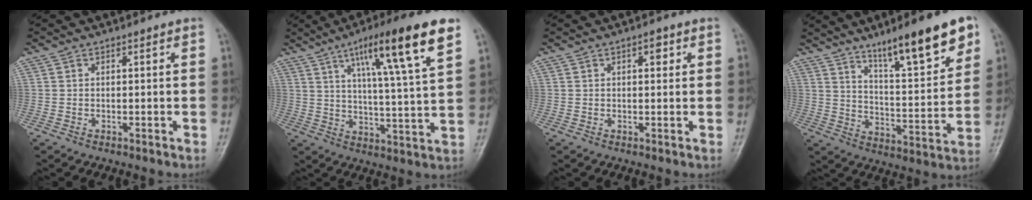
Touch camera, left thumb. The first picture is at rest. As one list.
[{"total": 17.1, "force": [9.0, 1.9, 14.4], "torque": [-0.220, -0.028, 0.139]}, {"total": 2.2, "force": [0.9, 1.1, 1.7], "torque": [-0.018, 0.001, 0.010]}, {"total": 17.5, "force": [11.1, 3.6, 13.1], "torque": [-0.172, -0.055, 0.180]}]